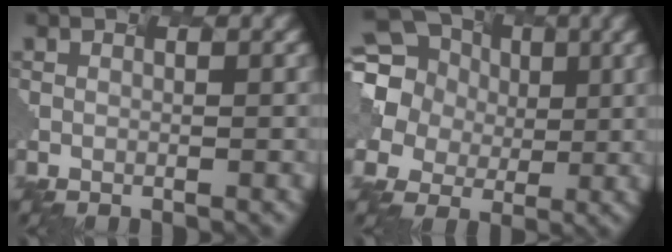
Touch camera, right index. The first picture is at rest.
{"total": 13.3, "force": [4.0, 11.8, 4.6], "torque": [-0.167, 0.031, 0.077]}